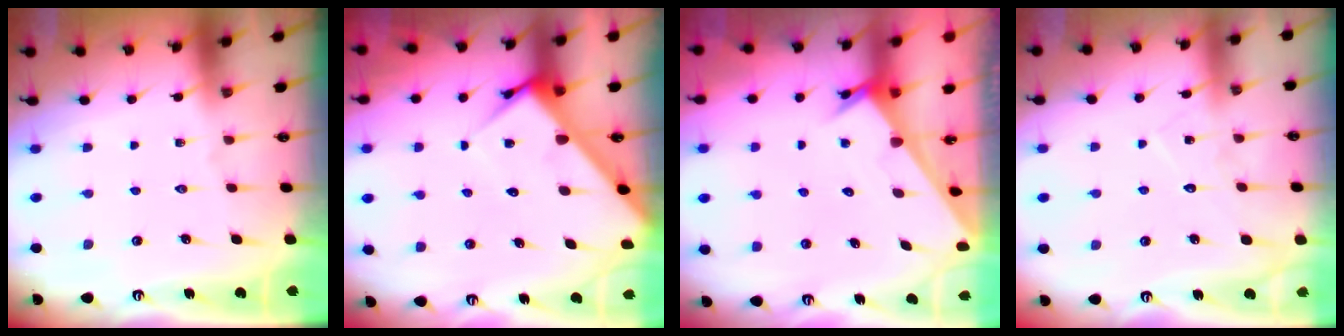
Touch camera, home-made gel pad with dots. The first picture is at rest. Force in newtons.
{"total": 6.7, "press": 6.7, "slide": 0.6}
{"total": 2.5, "press": 2.5, "slide": 0.1}
{"total": 7.5, "press": 7.5, "slide": 0.5}